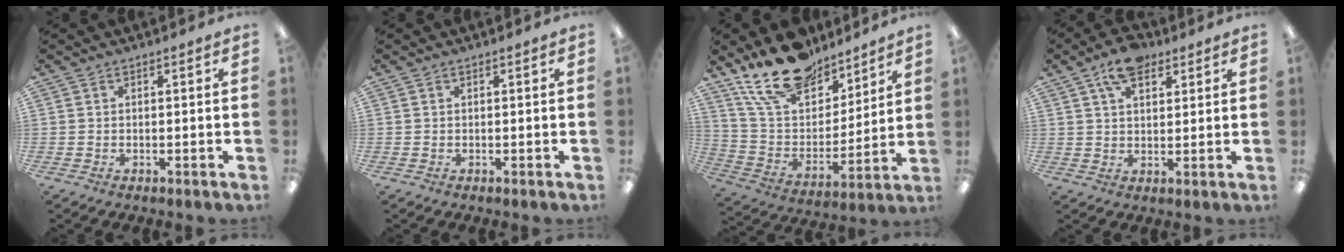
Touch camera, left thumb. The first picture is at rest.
{"total": 0.0}
{"total": 20.0, "force": [15.5, 9.7, 8.2], "torque": [-0.161, -0.090, 0.283]}
{"total": 8.3, "force": [5.0, 4.3, 5.0], "torque": [-0.084, -0.010, 0.090]}